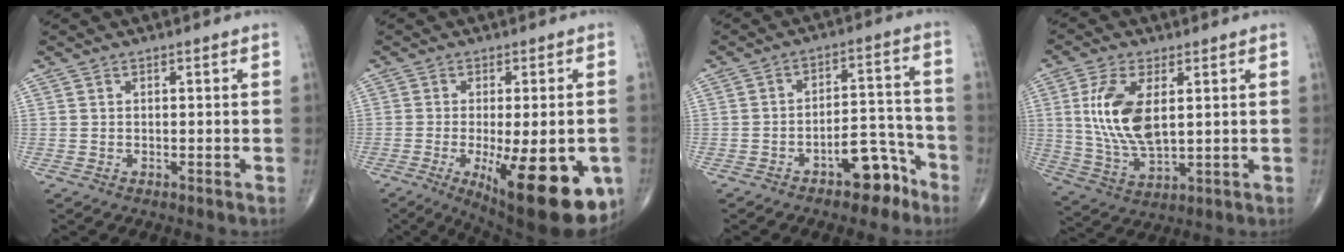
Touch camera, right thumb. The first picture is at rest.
{"total": 20.8, "force": [-7.0, 7.1, 18.2], "torque": [-0.212, -0.020, -0.080]}
{"total": 8.5, "force": [-5.3, 4.0, 5.2], "torque": [-0.054, 0.062, -0.076]}
{"total": 12.6, "force": [2.5, 6.0, 10.8], "torque": [-0.224, -0.015, 0.058]}